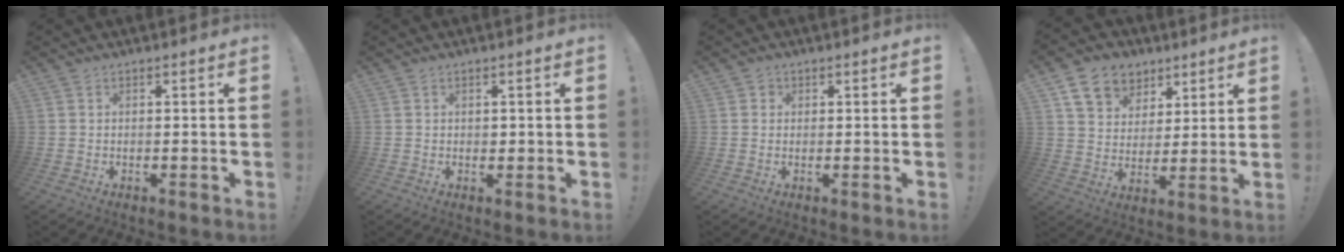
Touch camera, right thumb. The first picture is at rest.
{"total": 1.0, "force": [0.3, 0.9, 0.2], "torque": [0.001, 0.000, 0.004]}
{"total": 1.4, "force": [0.5, 1.3, 0.3], "torque": [-0.004, 0.002, 0.008]}
{"total": 12.5, "force": [7.0, 9.4, 4.5], "torque": [-0.067, -0.037, 0.139]}